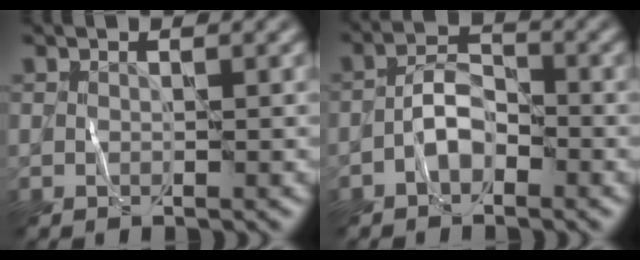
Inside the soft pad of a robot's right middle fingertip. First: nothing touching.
{"total": 2.8, "force": [-1.4, 1.6, 1.8], "torque": [-0.028, 0.012, -0.033]}